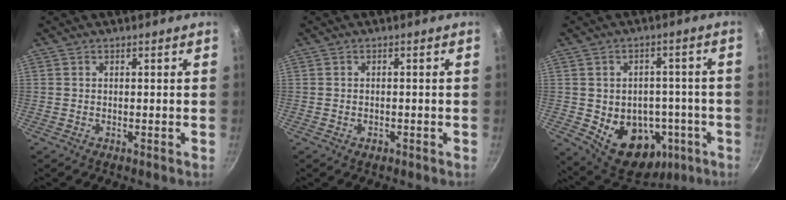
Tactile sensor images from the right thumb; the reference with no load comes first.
{"total": 1.2, "force": [-0.6, 0.9, 0.7], "torque": [-0.011, 0.003, -0.007]}
{"total": 15.8, "force": [-4.3, 12.1, 9.2], "torque": [-0.096, 0.025, -0.038]}